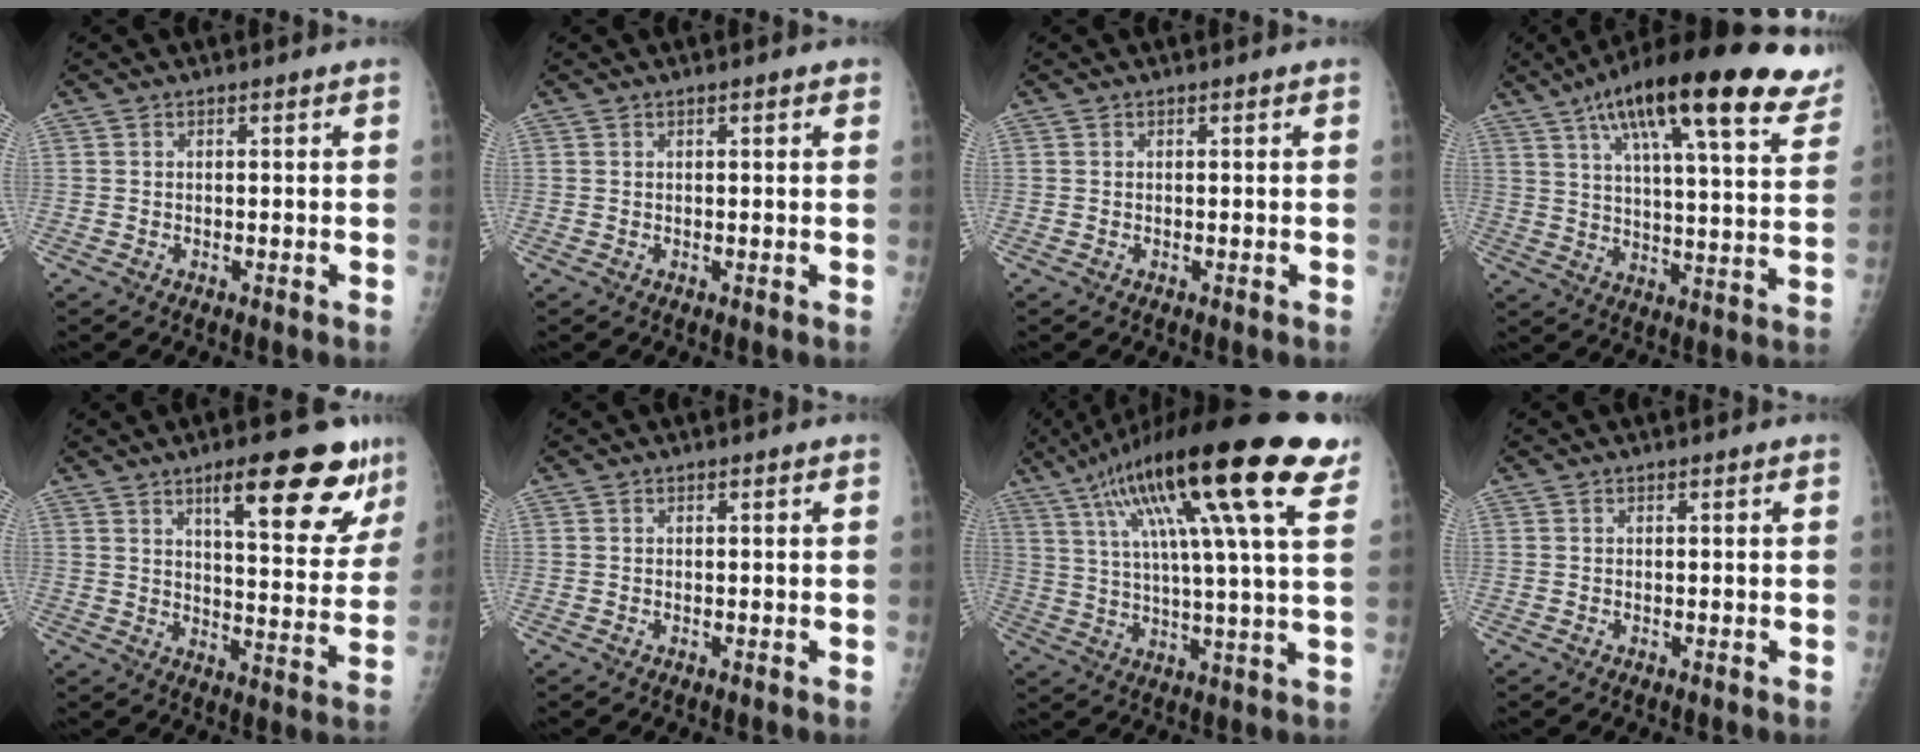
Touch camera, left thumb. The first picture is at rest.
{"total": 1.3, "force": [0.7, 0.4, 1.0], "torque": [-0.013, 0.001, 0.007]}
{"total": 0.0}
{"total": 27.5, "force": [17.0, 6.8, 20.5], "torque": [-0.291, -0.020, 0.242]}
{"total": 18.1, "force": [10.8, 5.0, 13.7], "torque": [-0.148, -0.050, 0.153]}
{"total": 0.0}
{"total": 27.6, "force": [14.3, 4.9, 23.1], "torque": [-0.375, -0.003, 0.222]}
{"total": 0.0}